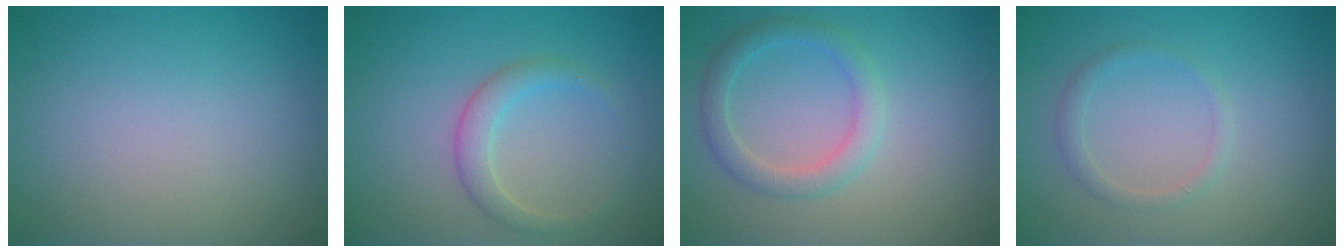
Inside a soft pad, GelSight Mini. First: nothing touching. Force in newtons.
{"total": 2.3, "press": 2.3, "slide": 0.1}
{"total": 2.5, "press": 2.5, "slide": 0.0}
{"total": 1.3, "press": 1.3, "slide": 0.0}